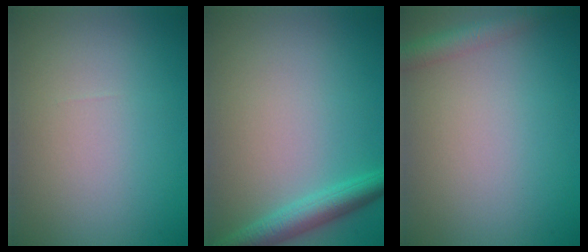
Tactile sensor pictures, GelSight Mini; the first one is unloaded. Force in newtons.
{"total": 3.2, "press": 3.2, "slide": 0.1}
{"total": 2.4, "press": 2.4, "slide": 0.1}